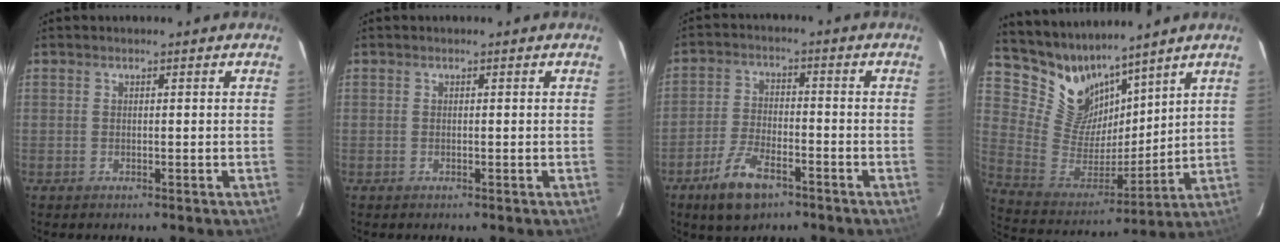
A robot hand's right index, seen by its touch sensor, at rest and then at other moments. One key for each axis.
{"total": 0.0}
{"total": 8.9, "fx": -5.6, "fy": 3.8, "fz": 5.7, "tx": -0.131, "ty": -0.005, "tz": -0.104}
{"total": 13.3, "fx": 11.0, "fy": 6.5, "fz": 3.7, "tx": -0.086, "ty": -0.008, "tz": 0.226}